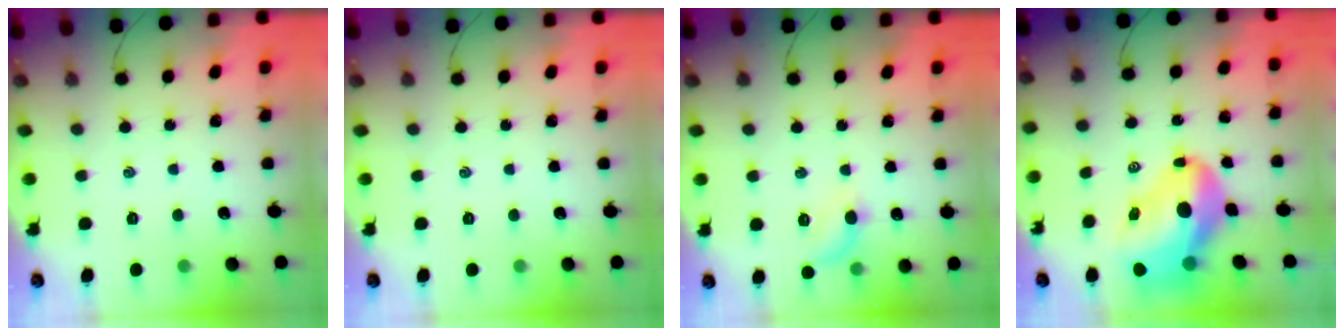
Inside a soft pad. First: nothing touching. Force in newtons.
{"total": 0.0}
{"total": 6.2, "press": 6.1, "slide": 0.9}
{"total": 15.4, "press": 14.7, "slide": 4.6}